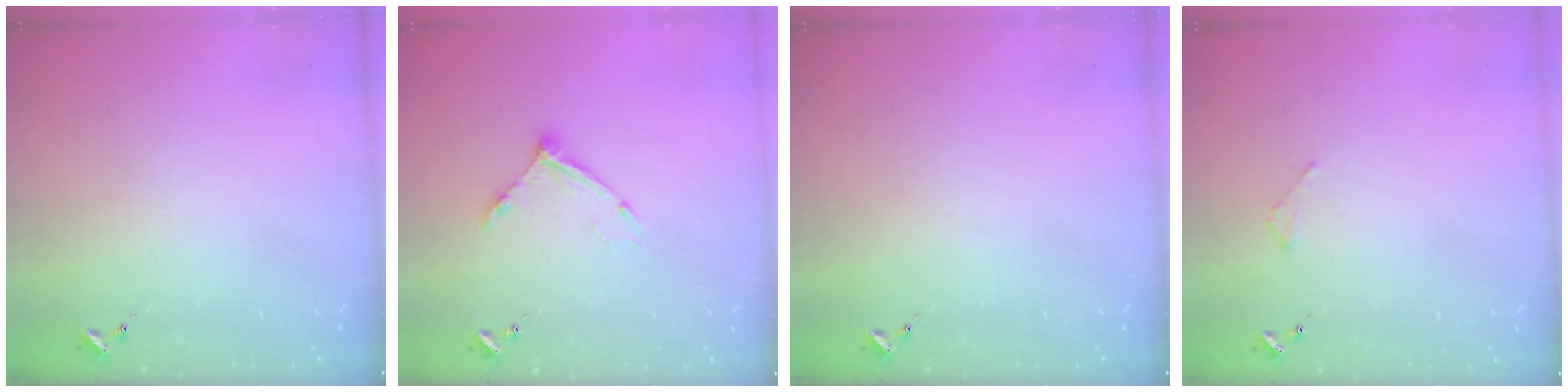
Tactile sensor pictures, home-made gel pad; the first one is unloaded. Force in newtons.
{"total": 10.5, "press": 10.5, "slide": 1.0}
{"total": 0.0}
{"total": 1.8, "press": 1.8, "slide": 0.2}